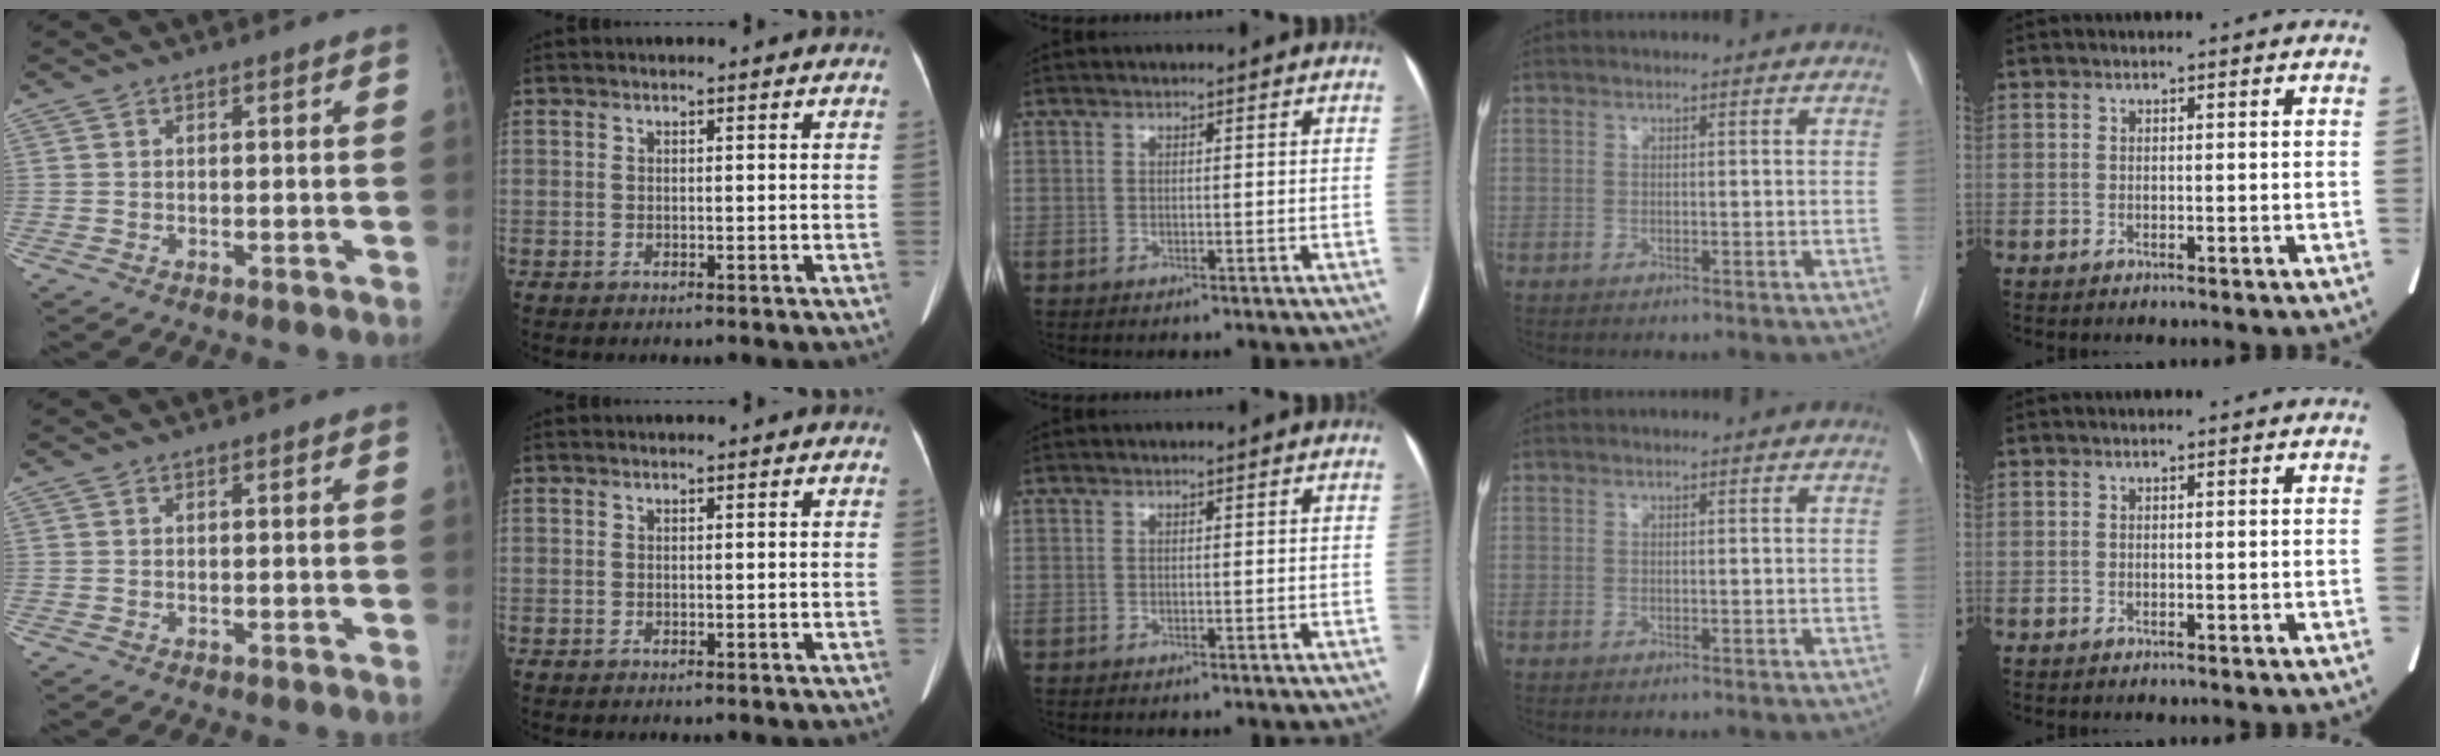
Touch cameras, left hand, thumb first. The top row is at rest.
{}